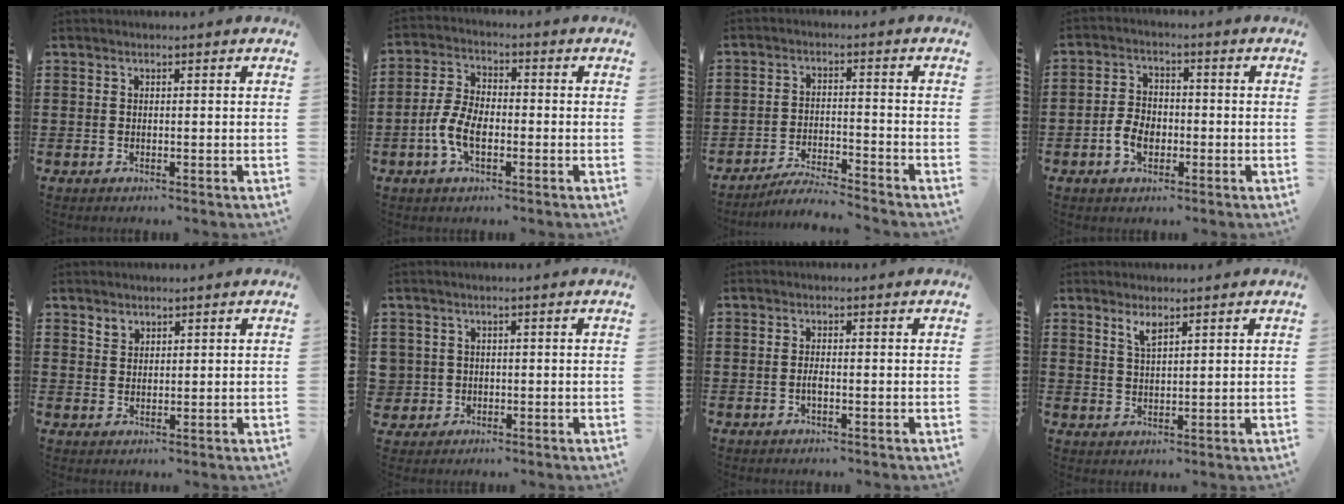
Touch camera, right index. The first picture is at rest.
{"total": 6.5, "force": [-2.2, 3.4, 5.1], "torque": [-0.128, -0.002, -0.050]}
{"total": 4.8, "force": [-4.6, -0.3, 1.1], "torque": [-0.028, -0.006, -0.094]}
{"total": 4.6, "force": [-1.7, 3.2, 2.9], "torque": [-0.069, 0.002, -0.035]}
{"total": 1.7, "force": [1.5, 1.0, 0.0], "torque": [-0.005, 0.003, 0.030]}
{"total": 2.2, "force": [-0.2, 2.2, 0.0], "torque": [-0.013, 0.007, -0.008]}
{"total": 1.5, "force": [-0.4, 0.3, 1.4], "torque": [-0.029, -0.002, -0.008]}
{"total": 2.6, "force": [1.9, 0.6, 1.6], "torque": [-0.037, 0.001, 0.035]}